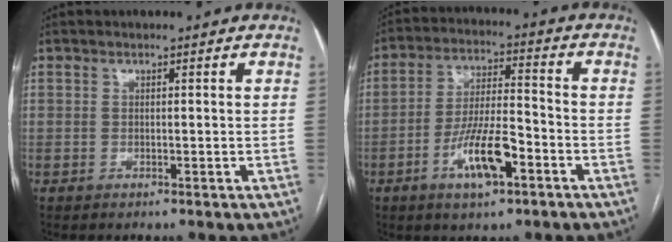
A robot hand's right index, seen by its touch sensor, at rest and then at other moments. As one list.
[{"total": 9.9, "force": [-4.4, 2.6, 8.5], "torque": [-0.165, 0.001, -0.077]}]